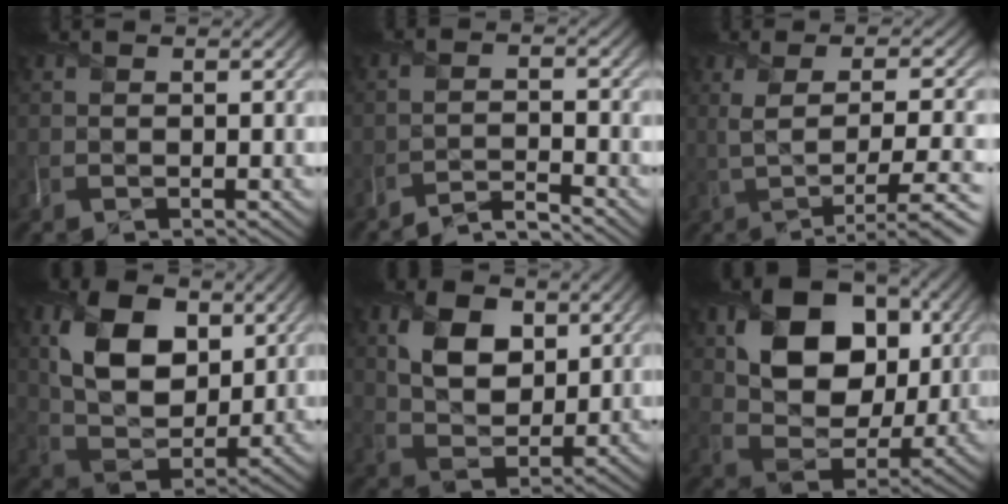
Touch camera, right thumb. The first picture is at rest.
{"total": 3.7, "force": [-3.4, 0.2, 1.4], "torque": [-0.019, 0.008, -0.073]}
{"total": 7.1, "force": [-0.2, 2.0, 6.8], "torque": [-0.091, 0.007, -0.007]}
{"total": 10.9, "force": [3.7, 7.0, 7.5], "torque": [-0.160, -0.002, 0.069]}
{"total": 8.2, "force": [3.1, 5.4, 5.4], "torque": [-0.118, -0.004, 0.054]}
{"total": 11.8, "force": [3.7, 8.4, 7.4], "torque": [-0.143, -0.006, 0.058]}